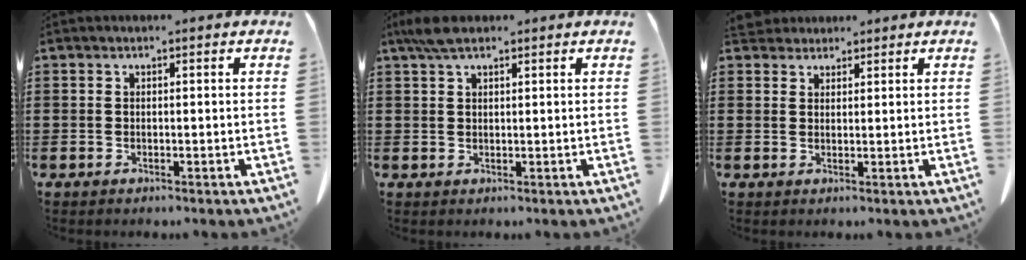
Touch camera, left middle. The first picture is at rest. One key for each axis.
{"total": 3.4, "fx": 2.3, "fy": 1.2, "fz": 2.2, "tx": -0.051, "ty": 0.004, "tz": 0.043}
{"total": 2.8, "fx": 2.6, "fy": 0.9, "fz": 0.3, "tx": -0.013, "ty": -0.001, "tz": 0.051}